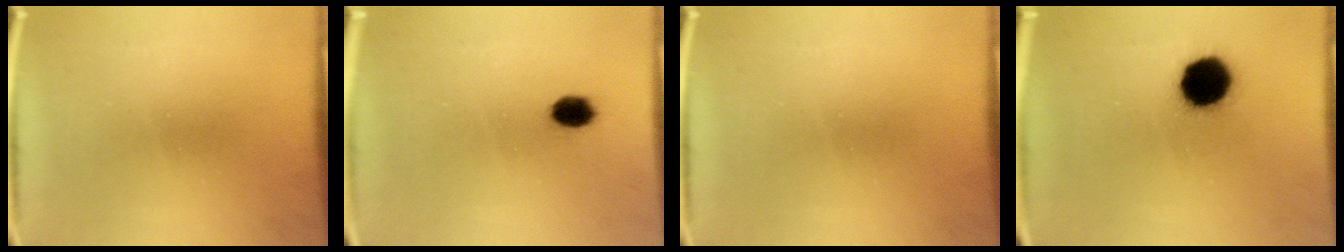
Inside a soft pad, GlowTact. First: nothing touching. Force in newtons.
{"total": 3.9}
{"total": 0.0}
{"total": 12.6}